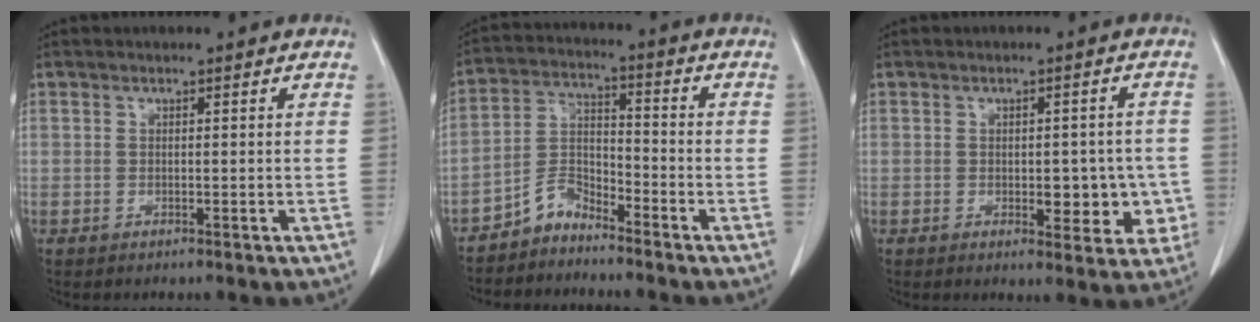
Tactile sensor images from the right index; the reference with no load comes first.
{"total": 5.1, "force": [-4.5, 2.1, 1.1], "torque": [-0.017, 0.010, -0.091]}
{"total": 6.4, "force": [-1.2, 3.3, 5.4], "torque": [-0.048, 0.008, -0.005]}